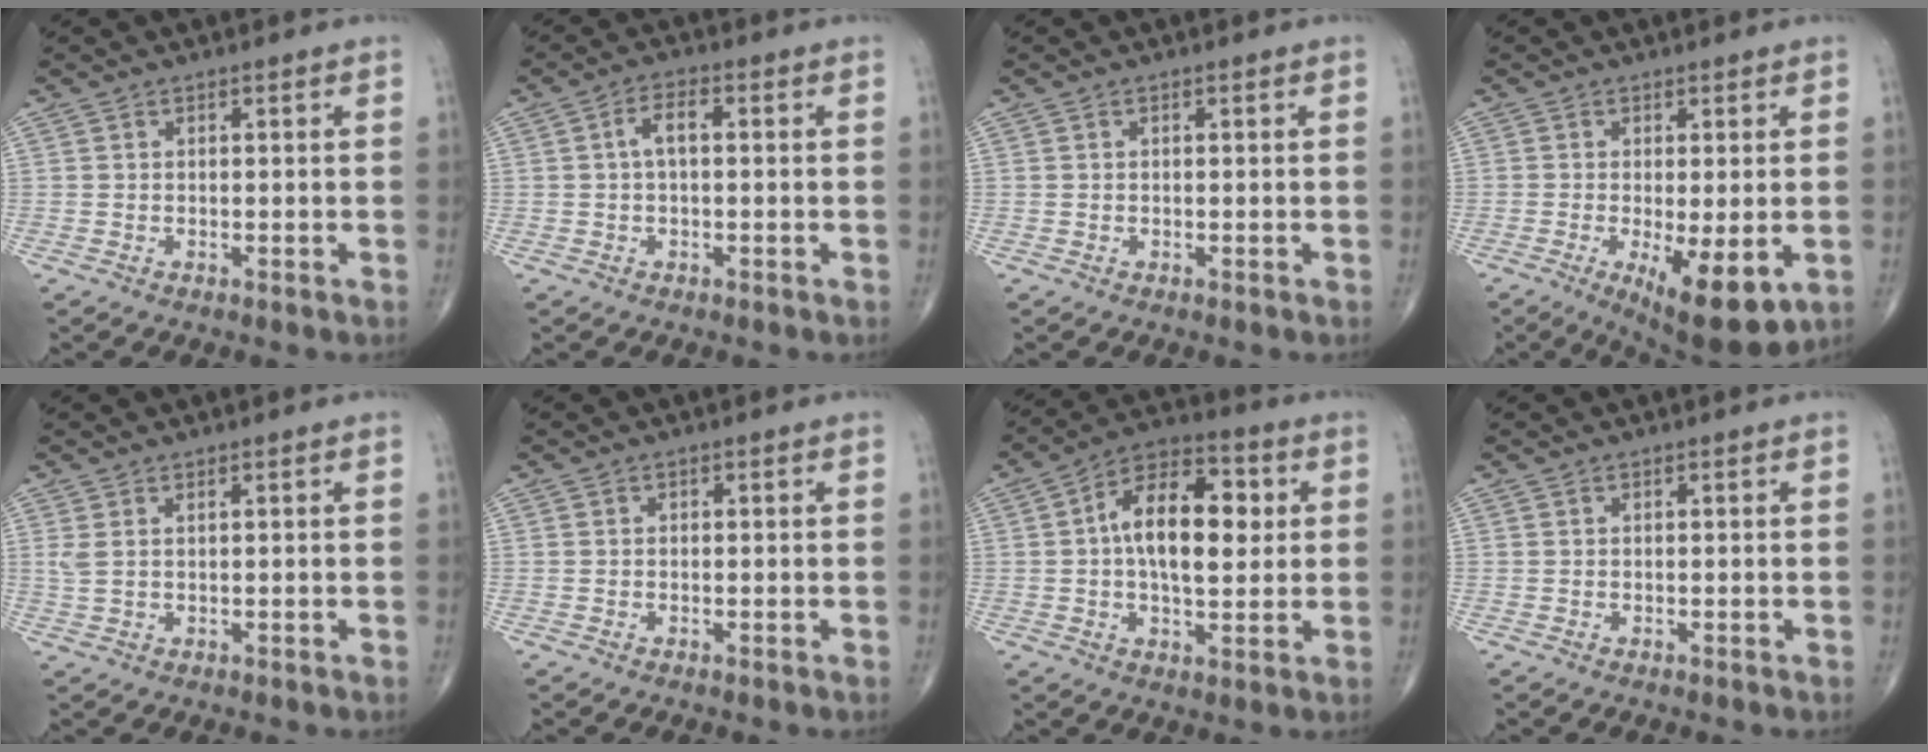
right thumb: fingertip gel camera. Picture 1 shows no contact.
{"total": 3.9, "force": [0.3, 1.8, 3.5], "torque": [-0.064, 0.016, 0.003]}
{"total": 0.0}
{"total": 11.1, "force": [-3.4, 3.6, 10.0], "torque": [-0.149, -0.023, -0.041]}
{"total": 2.2, "force": [0.8, 0.8, 1.8], "torque": [-0.049, 0.007, 0.026]}
{"total": 0.0}
{"total": 15.3, "force": [1.9, 8.0, 12.9], "torque": [-0.191, 0.019, 0.023]}
{"total": 0.0}